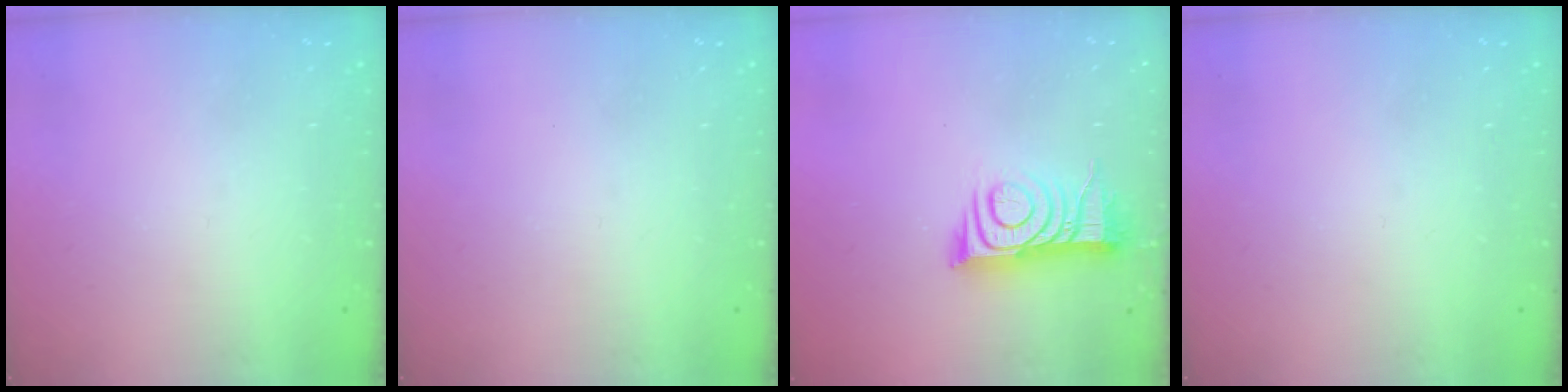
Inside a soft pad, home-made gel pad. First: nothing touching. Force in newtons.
{"total": 0.0}
{"total": 10.8, "press": 10.8, "slide": 0.2}
{"total": 0.0}